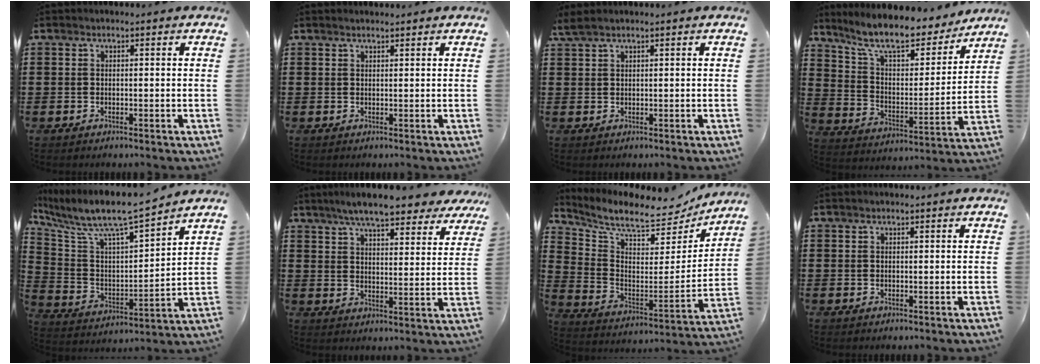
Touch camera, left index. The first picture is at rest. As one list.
[{"total": 0.9, "force": [0.8, 0.0, 0.3], "torque": [-0.006, 0.000, 0.016]}, {"total": 1.6, "force": [1.2, 0.2, 1.1], "torque": [-0.023, 0.002, 0.023]}, {"total": 10.3, "force": [9.0, 1.4, 4.7], "torque": [-0.120, -0.054, 0.153]}, {"total": 8.0, "force": [7.0, 0.9, 3.8], "torque": [-0.107, -0.056, 0.112]}, {"total": 8.0, "force": [7.1, 0.6, 3.6], "torque": [-0.085, -0.026, 0.126]}, {"total": 8.4, "force": [7.6, 1.5, 3.4], "torque": [-0.096, -0.061, 0.125]}, {"total": 0.6, "force": [0.5, 0.1, 0.3], "torque": [-0.007, 0.000, 0.010]}]